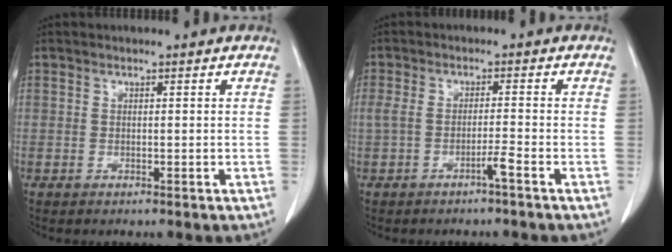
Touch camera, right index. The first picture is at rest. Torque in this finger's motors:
{"motor_torque": [0.66, 0.01, 0.35, 0.09]}